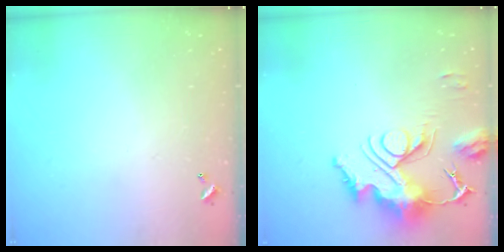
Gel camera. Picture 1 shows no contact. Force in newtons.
{"total": 15.1, "press": 15.0, "slide": 1.8}